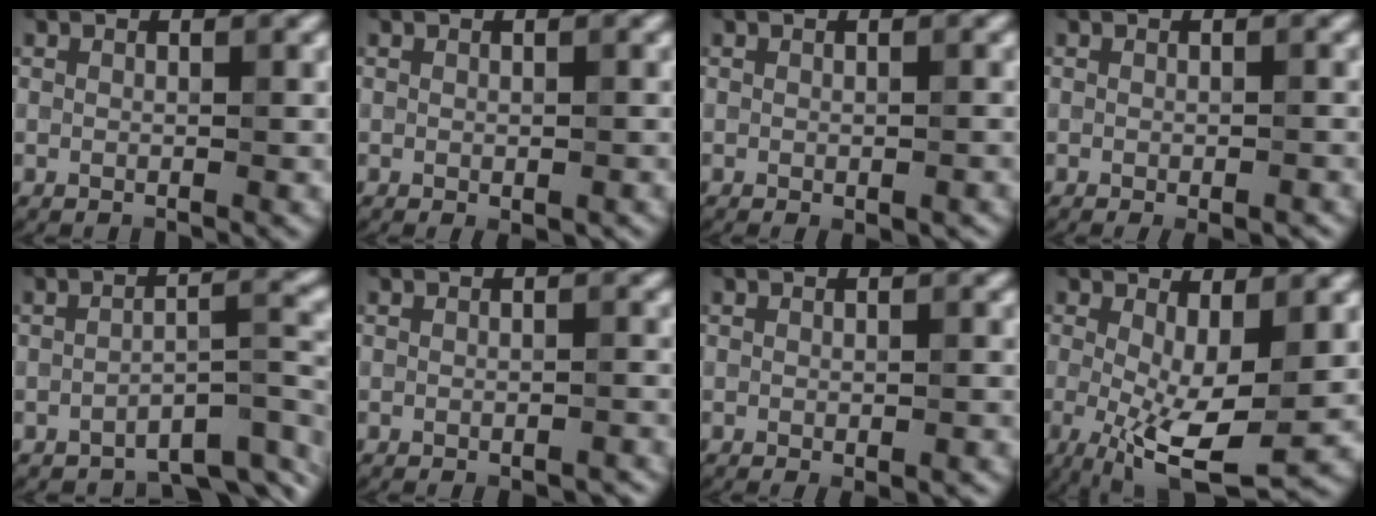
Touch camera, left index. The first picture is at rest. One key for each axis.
{"total": 0.6, "fx": -0.4, "fy": 0.2, "fz": 0.4, "tx": -0.010, "ty": -0.004, "tz": -0.001}
{"total": 0.9, "fx": -0.6, "fy": 0.2, "fz": 0.7, "tx": -0.013, "ty": -0.005, "tz": -0.003}
{"total": 1.8, "fx": -1.0, "fy": 0.3, "fz": 1.4, "tx": -0.022, "ty": -0.003, "tz": -0.012}
{"total": 5.5, "fx": -4.0, "fy": 1.3, "fz": 3.4, "tx": -0.050, "ty": 0.005, "tz": -0.062}
{"total": 1.6, "fx": -1.3, "fy": 0.3, "fz": 0.8, "tx": -0.009, "ty": -0.001, "tz": -0.016}
{"total": 1.5, "fx": -0.8, "fy": 0.3, "fz": 1.2, "tx": -0.019, "ty": -0.004, "tz": -0.008}
{"total": 7.3, "fx": -1.2, "fy": 2.3, "fz": 6.8, "tx": -0.143, "ty": -0.021, "tz": -0.018}